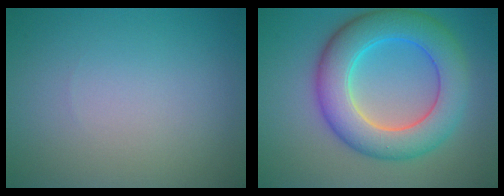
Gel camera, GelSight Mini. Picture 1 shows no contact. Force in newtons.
{"total": 8.7, "press": 8.7, "slide": 0.2}